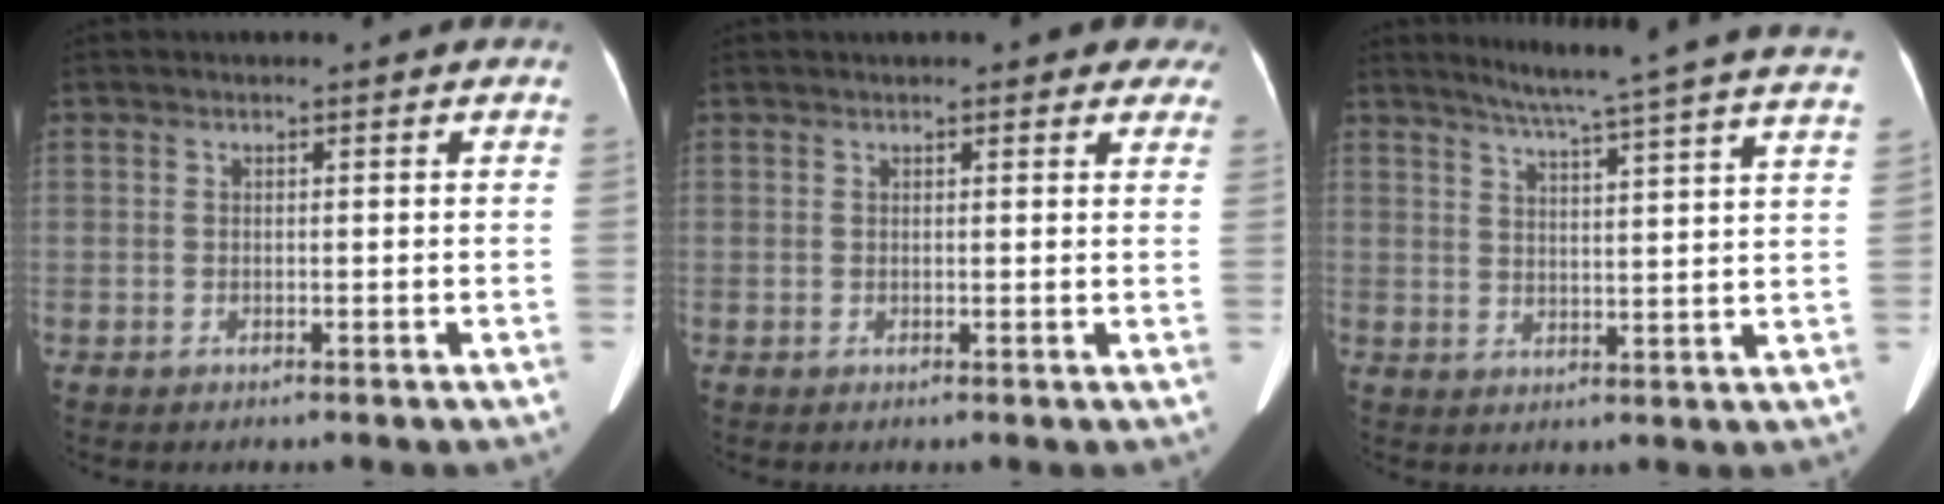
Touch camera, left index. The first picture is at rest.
{"total": 8.1, "force": [6.5, 2.6, 4.1], "torque": [-0.034, 0.015, 0.066]}
{"total": 19.0, "force": [16.8, -1.9, 8.6], "torque": [-0.139, -0.045, 0.207]}